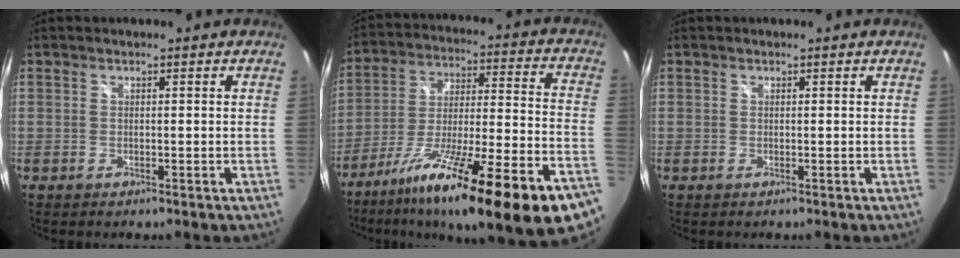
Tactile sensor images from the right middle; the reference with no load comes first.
{"total": 30.5, "force": [-20.8, 4.1, 22.0], "torque": [-0.328, -0.066, -0.314]}
{"total": 0.0}